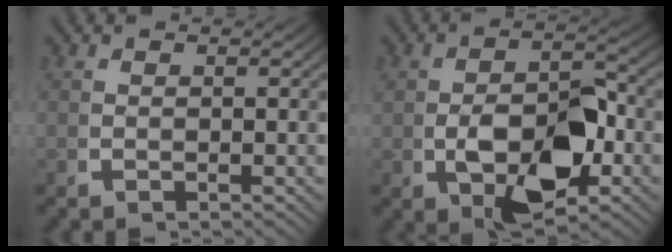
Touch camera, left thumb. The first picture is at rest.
{"total": 9.0, "force": [-0.9, 4.6, 7.7], "torque": [-0.140, -0.015, -0.003]}